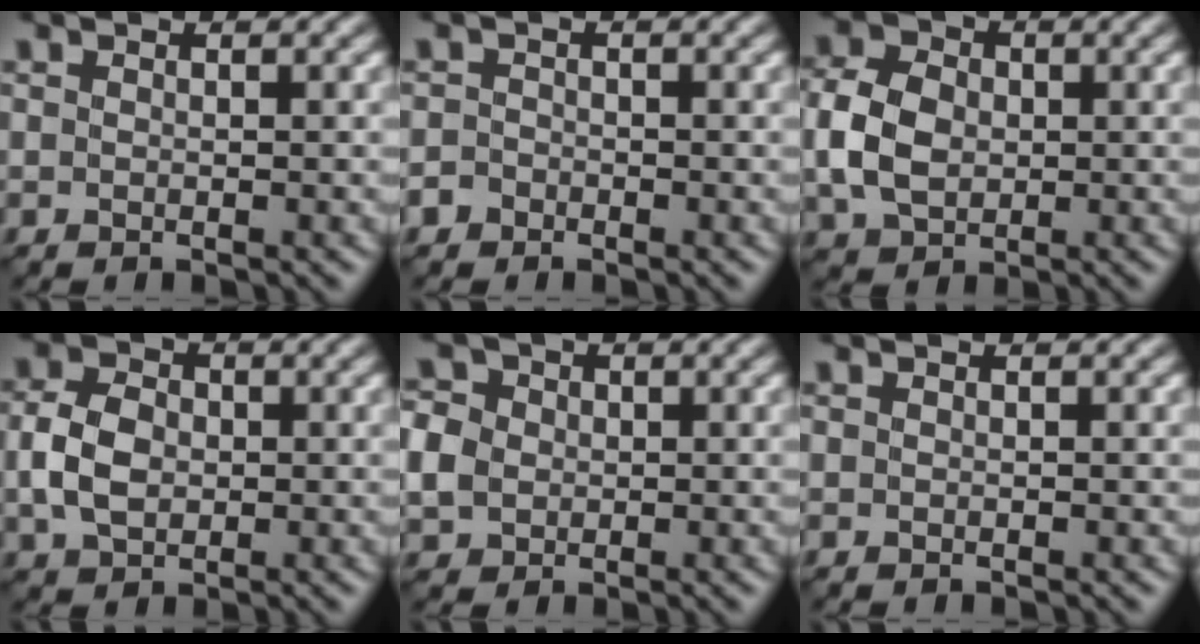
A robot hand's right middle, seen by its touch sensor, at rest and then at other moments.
{"total": 1.1, "force": [-0.8, 0.7, 0.1], "torque": [0.001, 0.003, -0.017]}
{"total": 5.9, "force": [-0.1, 4.6, 3.8], "torque": [-0.092, 0.007, -0.008]}
{"total": 4.6, "force": [-0.2, 3.4, 3.0], "torque": [-0.069, 0.005, -0.007]}
{"total": 4.4, "force": [0.1, 3.9, 2.1], "torque": [-0.059, 0.016, -0.004]}
{"total": 0.0}